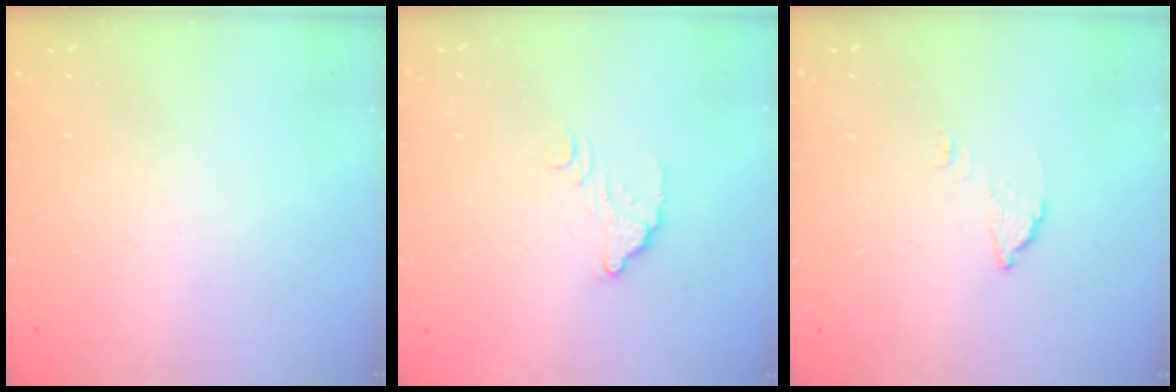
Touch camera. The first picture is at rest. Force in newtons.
{"total": 7.3, "press": 7.3, "slide": 0.4}
{"total": 2.2, "press": 2.2, "slide": 0.1}